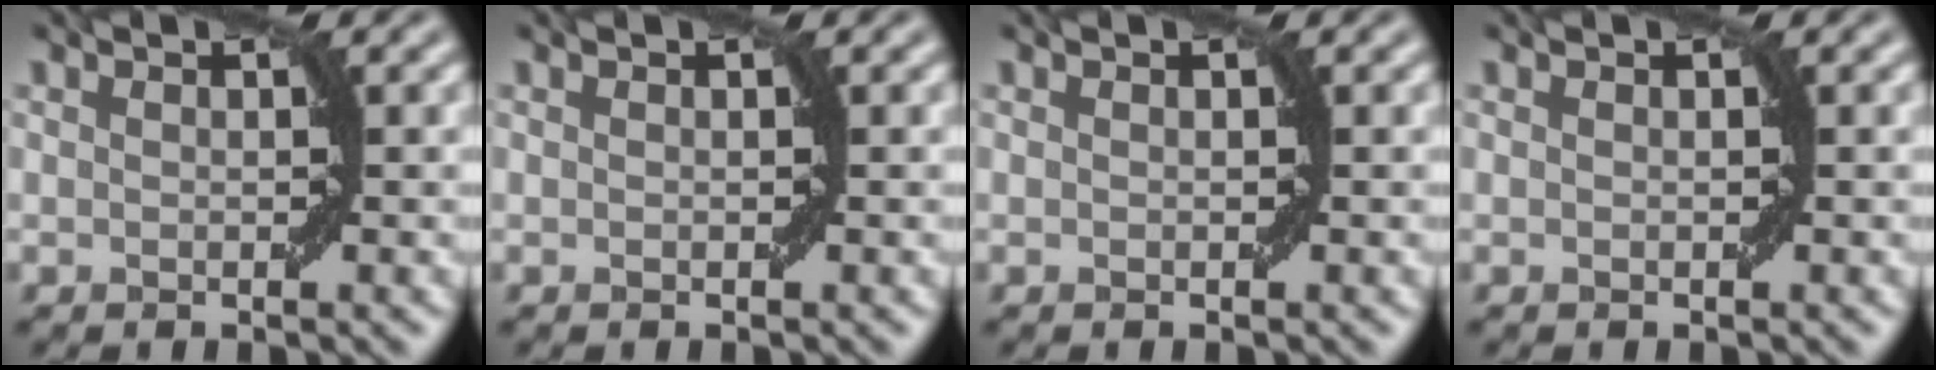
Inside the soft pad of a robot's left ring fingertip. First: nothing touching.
{"total": 0.0}
{"total": 0.0}
{"total": 0.0}